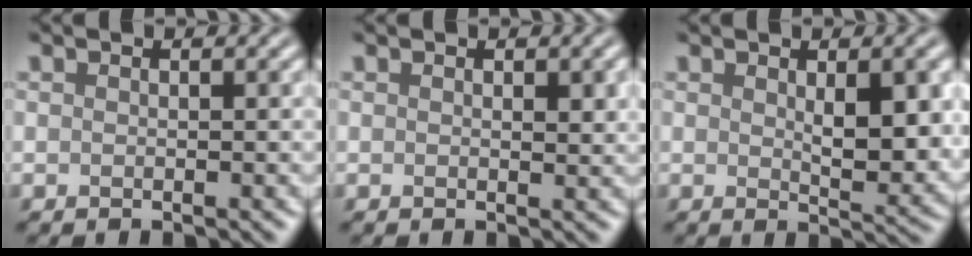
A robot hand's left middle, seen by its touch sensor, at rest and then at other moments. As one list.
[{"total": 1.2, "force": [0.4, 0.5, 1.1], "torque": [-0.013, -0.004, 0.007]}, {"total": 4.6, "force": [0.9, 1.7, 4.2], "torque": [-0.064, -0.006, 0.020]}]